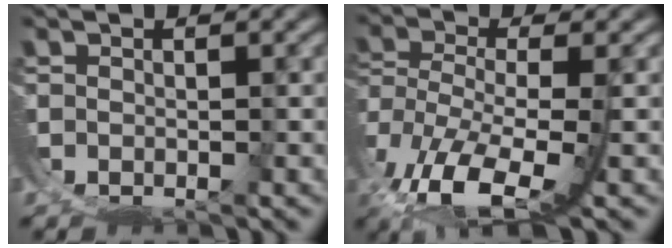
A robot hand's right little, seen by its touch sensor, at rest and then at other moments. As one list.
[{"total": 6.5, "force": [-0.1, 3.5, 5.5], "torque": [-0.145, -0.046, 0.023]}]